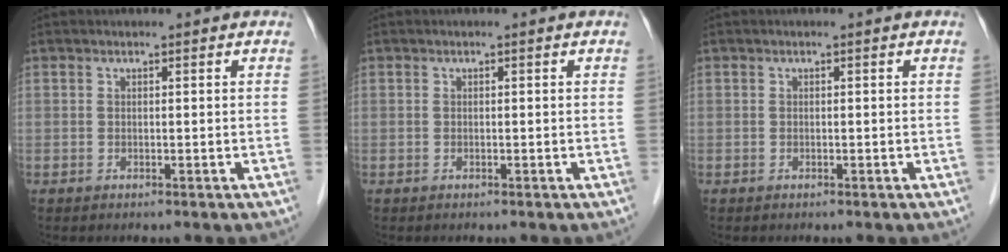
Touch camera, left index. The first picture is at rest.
{"total": 0.0}
{"total": 0.0}